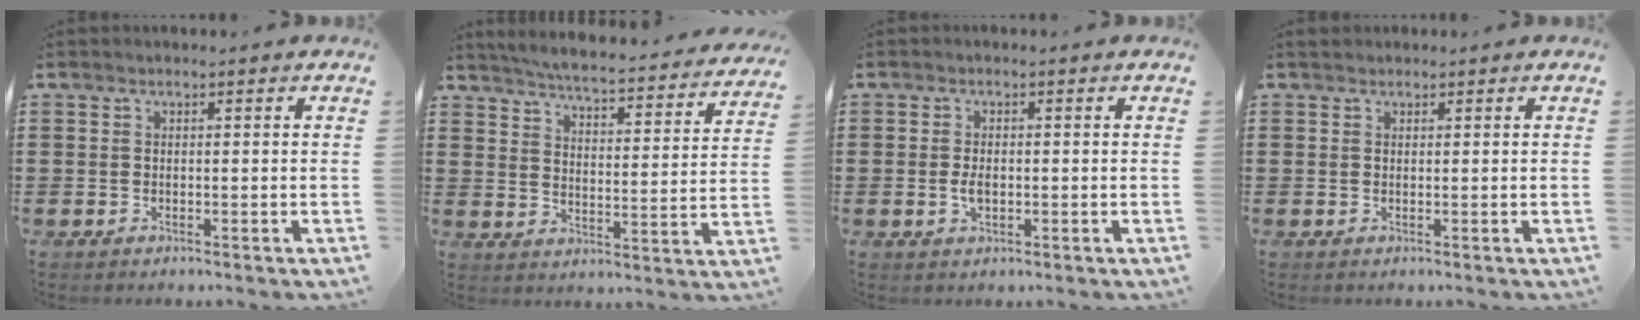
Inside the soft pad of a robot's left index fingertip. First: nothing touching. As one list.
[{"total": 4.4, "force": [4.2, -0.7, 1.1], "torque": [-0.046, -0.040, 0.064]}, {"total": 2.2, "force": [-0.2, 1.2, 1.9], "torque": [-0.045, -0.001, -0.006]}, {"total": 0.8, "force": [0.7, 0.4, 0.1], "torque": [-0.004, 0.004, 0.013]}]